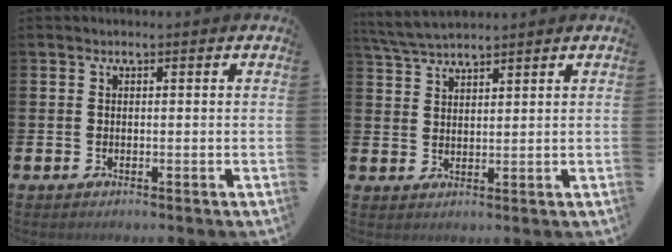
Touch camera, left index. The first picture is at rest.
{"total": 4.2, "force": [4.0, 0.5, 1.1], "torque": [-0.035, -0.012, 0.075]}